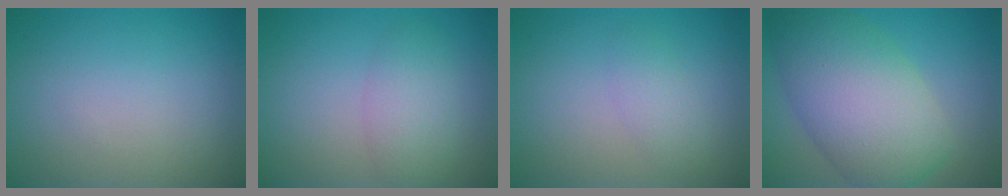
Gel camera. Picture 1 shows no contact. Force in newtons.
{"total": 2.9, "press": 2.9, "slide": 0.2}
{"total": 1.7, "press": 1.7, "slide": 0.1}
{"total": 9.9, "press": 9.9, "slide": 0.4}